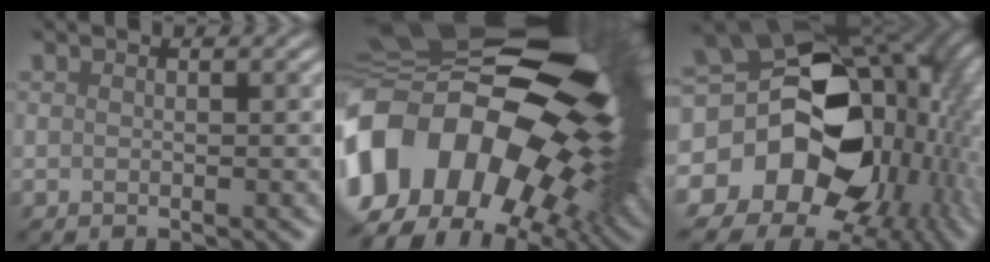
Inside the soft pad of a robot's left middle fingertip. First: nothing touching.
{"total": 18.7, "force": [-2.5, 12.2, 14.0], "torque": [-0.304, -0.032, -0.008]}
{"total": 15.5, "force": [-3.6, 11.7, 9.5], "torque": [-0.183, -0.020, -0.023]}